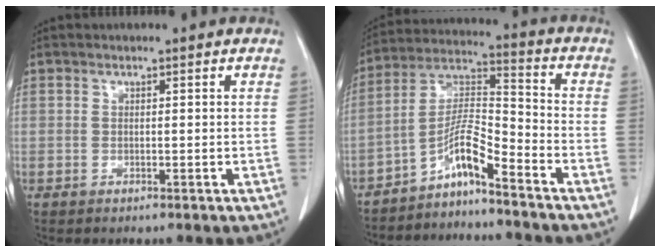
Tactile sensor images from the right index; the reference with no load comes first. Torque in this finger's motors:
{"motor_torque": [0.77, -0.59, 0.36, 0.10]}